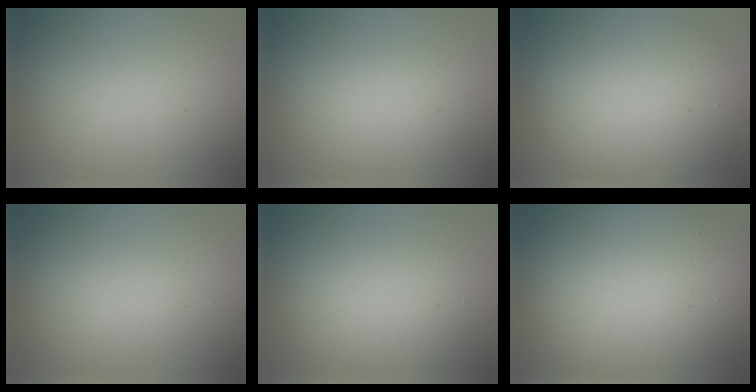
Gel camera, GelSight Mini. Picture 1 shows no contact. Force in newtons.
{"total": 2.6, "press": 2.6, "slide": 0.3}
{"total": 8.6, "press": 8.6, "slide": 0.4}
{"total": 1.4, "press": 1.4, "slide": 0.1}
{"total": 3.5, "press": 3.5, "slide": 0.3}
{"total": 16.9, "press": 16.8, "slide": 1.4}